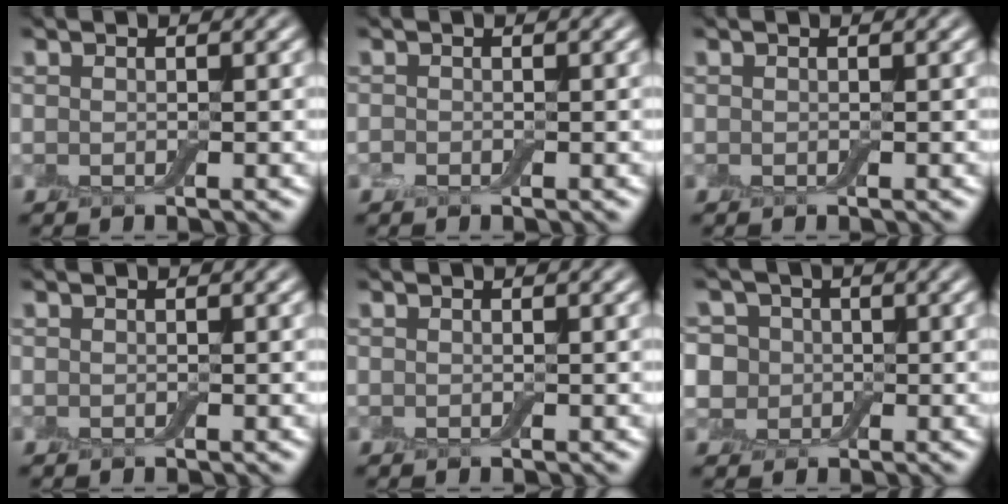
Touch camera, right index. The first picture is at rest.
{"total": 0.6, "force": [-0.4, 0.3, 0.3], "torque": [-0.005, -0.002, -0.008]}
{"total": 0.0}
{"total": 0.0}
{"total": 0.0}
{"total": 6.4, "force": [1.4, 5.6, 2.8], "torque": [-0.040, 0.031, -0.010]}